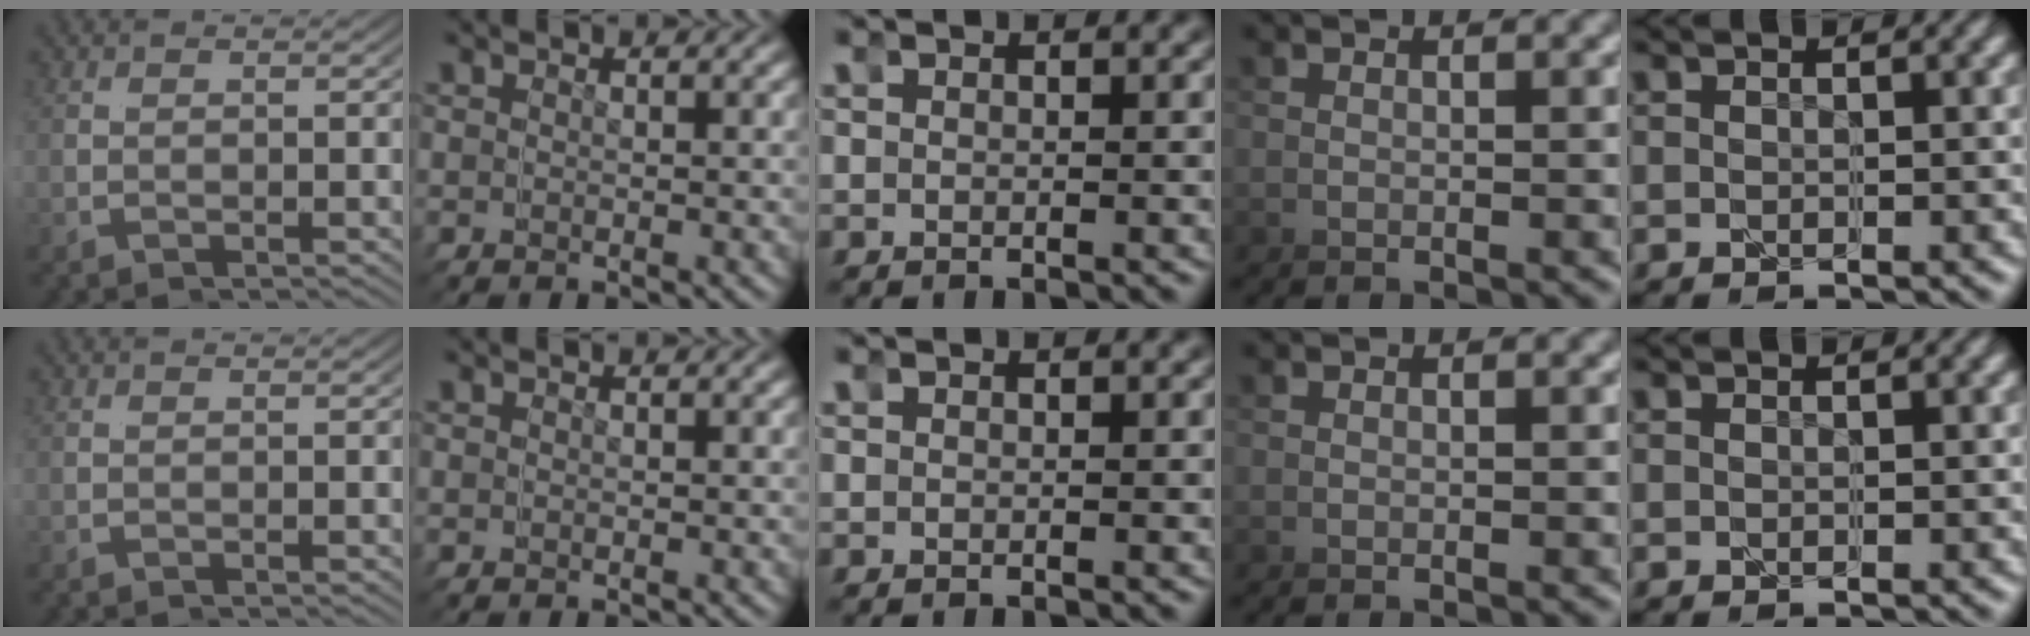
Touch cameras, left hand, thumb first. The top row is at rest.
{}